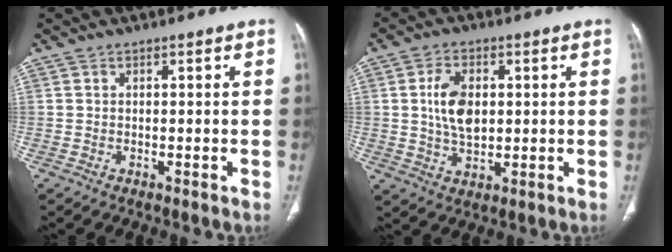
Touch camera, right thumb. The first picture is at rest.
{"total": 8.0, "force": [1.1, 5.0, 6.2], "torque": [-0.106, -0.004, 0.025]}